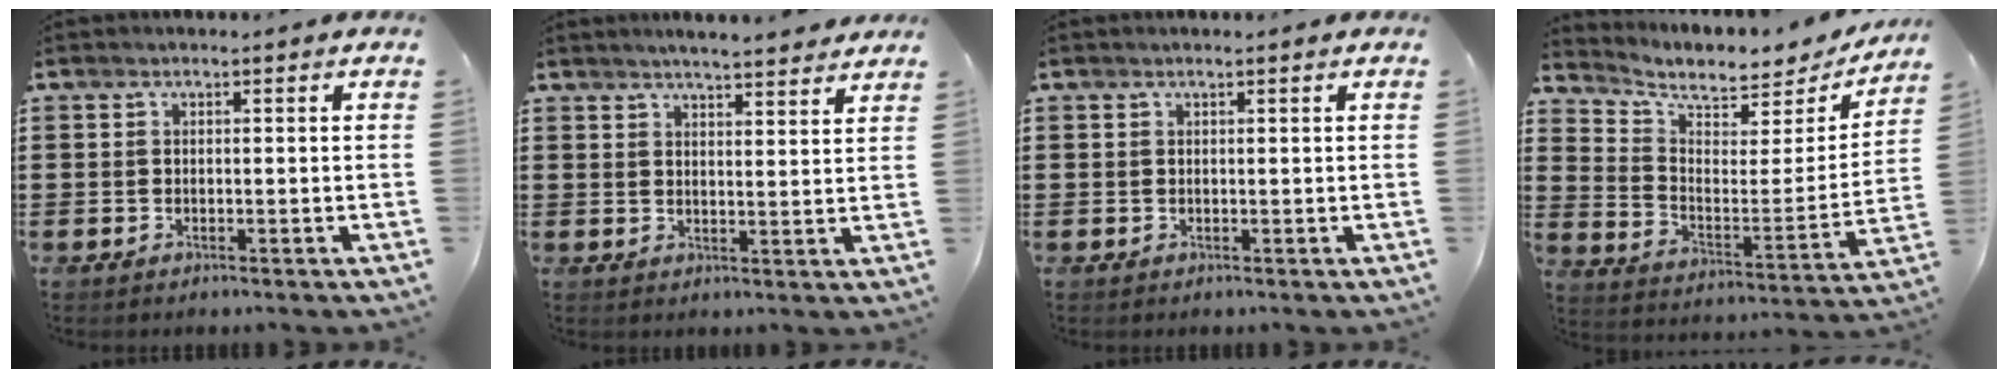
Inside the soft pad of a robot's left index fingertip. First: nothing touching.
{"total": 3.7, "force": [3.6, -0.4, 0.7], "torque": [-0.025, -0.014, 0.064]}
{"total": 0.5, "force": [0.4, 0.0, 0.4], "torque": [-0.007, -0.001, 0.007]}
{"total": 6.0, "force": [5.3, 1.5, 2.3], "torque": [-0.066, -0.043, 0.088]}